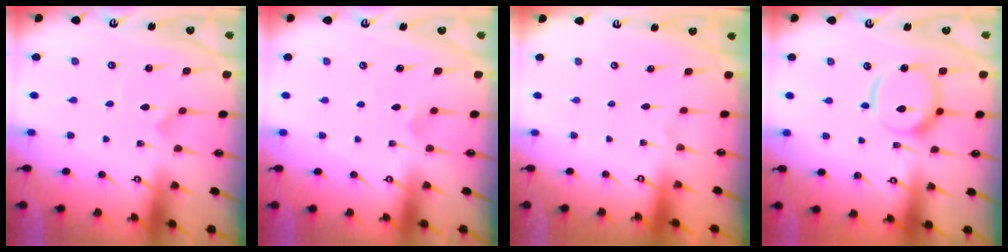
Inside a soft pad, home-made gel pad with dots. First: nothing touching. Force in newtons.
{"total": 4.8, "press": 4.8, "slide": 0.3}
{"total": 0.0}
{"total": 15.3, "press": 15.2, "slide": 1.7}